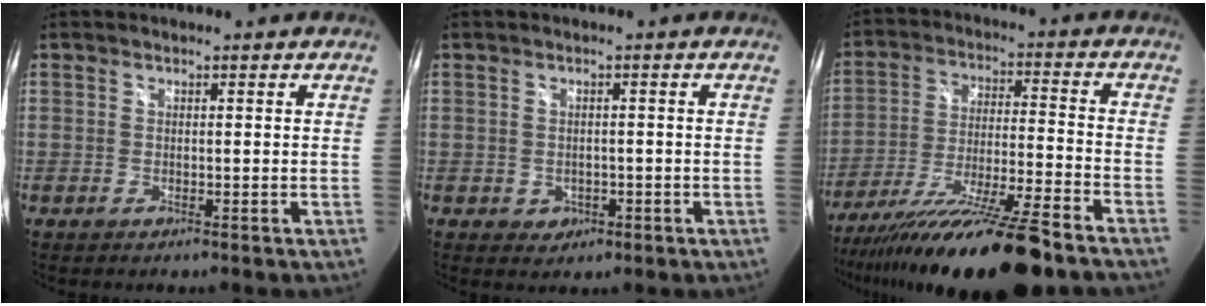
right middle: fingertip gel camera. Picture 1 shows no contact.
{"total": 3.4, "force": [-0.8, 3.0, 1.5], "torque": [-0.032, 0.004, 0.002]}
{"total": 21.1, "force": [-16.9, -0.1, 12.7], "torque": [-0.234, -0.051, -0.278]}